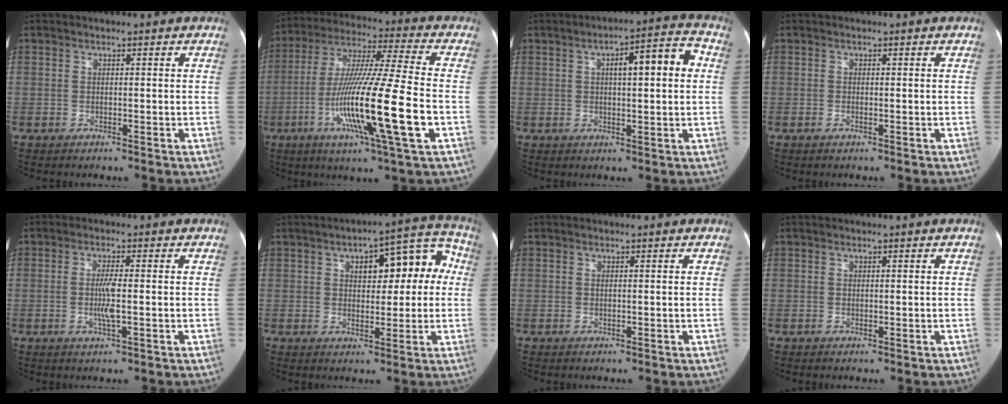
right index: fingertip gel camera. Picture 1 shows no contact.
{"total": 20.2, "force": [-5.7, -0.2, 19.3], "torque": [-0.362, -0.022, -0.107]}
{"total": 8.9, "force": [1.6, 2.0, 8.5], "torque": [-0.125, 0.035, 0.023]}
{"total": 0.7, "force": [-0.4, 0.3, 0.5], "torque": [-0.009, 0.000, -0.006]}
{"total": 3.8, "force": [-0.7, 0.3, 3.7], "torque": [-0.077, -0.004, -0.012]}
{"total": 11.8, "force": [2.3, 5.2, 10.3], "torque": [-0.121, 0.053, 0.034]}
{"total": 0.0}
{"total": 0.0}